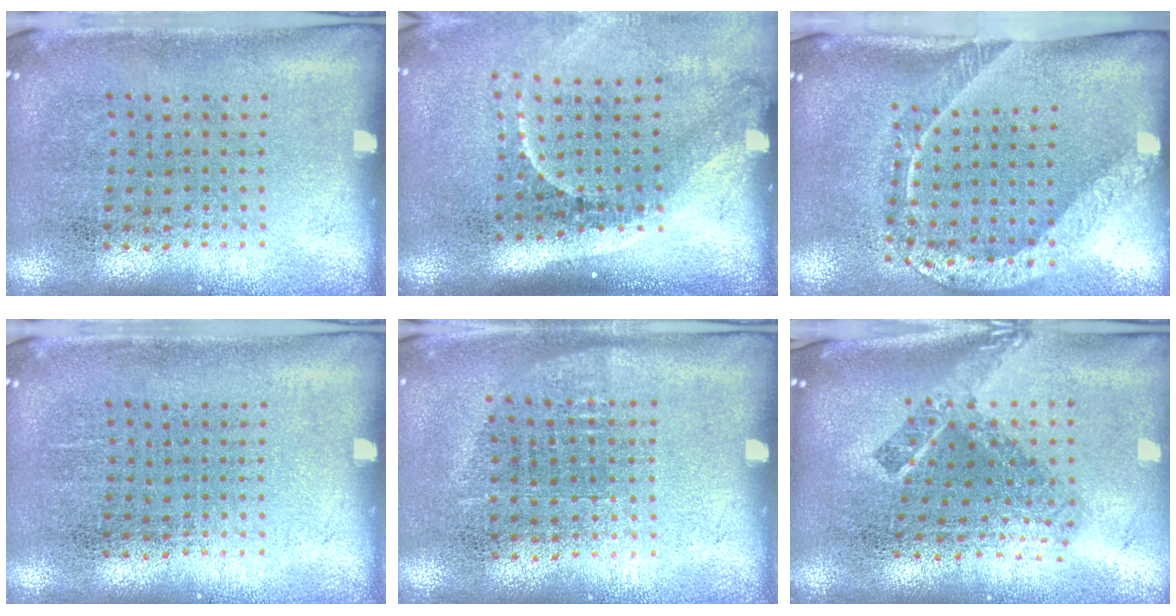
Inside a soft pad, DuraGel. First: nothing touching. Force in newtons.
{"total": 2.2, "press": 1.4, "slide": 1.6}
{"total": 2.3, "press": 1.5, "slide": 1.7}
{"total": 0.0}
{"total": 0.6, "press": 0.6, "slide": 0.3}
{"total": 2.4, "press": 1.6, "slide": 1.8}